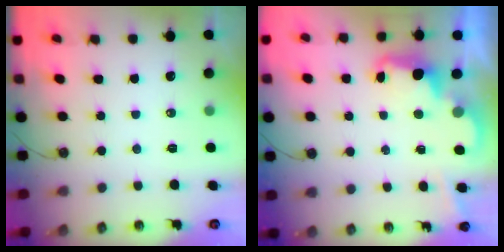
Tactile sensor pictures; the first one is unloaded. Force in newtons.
{"total": 2.4, "press": 2.3, "slide": 0.5}